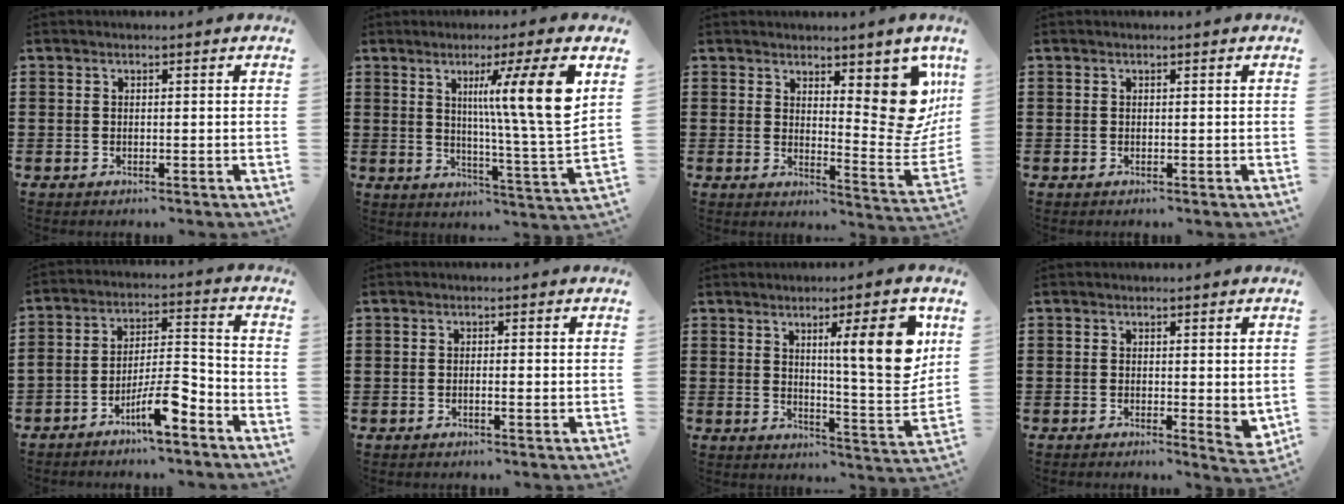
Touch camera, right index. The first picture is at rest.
{"total": 12.4, "force": [4.8, 0.0, 11.5], "torque": [-0.184, -0.017, 0.064]}
{"total": 9.7, "force": [4.9, 4.0, 7.3], "torque": [-0.089, -0.041, 0.088]}
{"total": 0.0}
{"total": 8.3, "force": [-5.5, 1.9, 5.8], "torque": [-0.104, 0.009, -0.100]}
{"total": 1.2, "force": [-0.3, 0.1, 1.2], "torque": [-0.021, -0.002, -0.006]}
{"total": 12.4, "force": [5.2, 2.1, 11.0], "torque": [-0.155, -0.024, 0.073]}
{"total": 2.2, "force": [-0.2, 0.9, 2.0], "torque": [-0.026, -0.003, -0.003]}